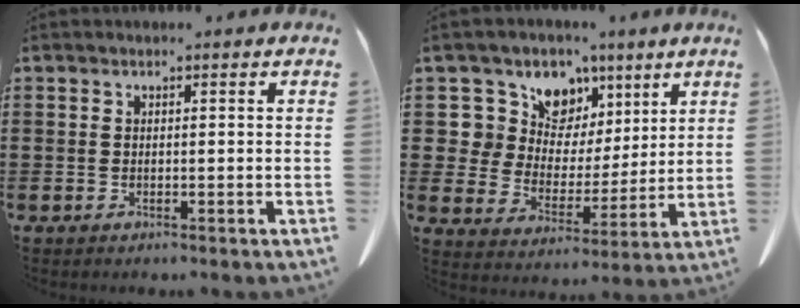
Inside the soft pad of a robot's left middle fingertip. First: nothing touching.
{"total": 9.5, "force": [5.8, 7.1, 2.5], "torque": [-0.091, -0.033, 0.108]}